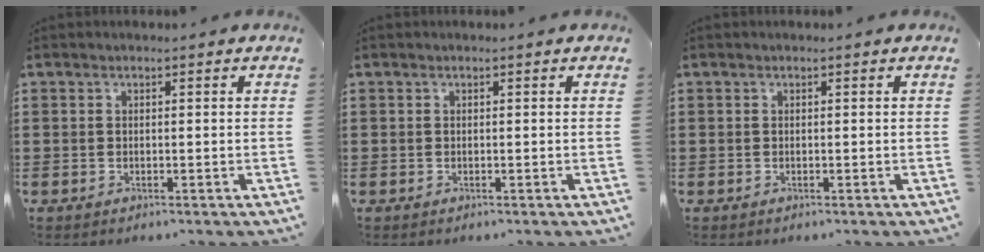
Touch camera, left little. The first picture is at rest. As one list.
[{"total": 0.0}, {"total": 0.0}]